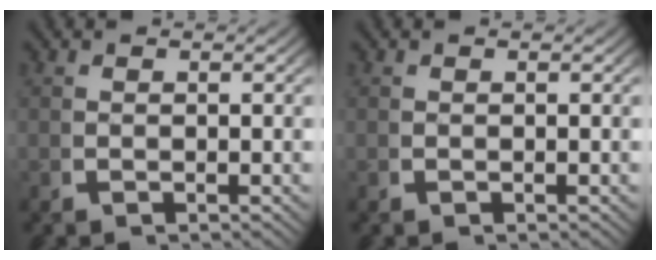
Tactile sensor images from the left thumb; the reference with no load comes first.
{"total": 0.0}